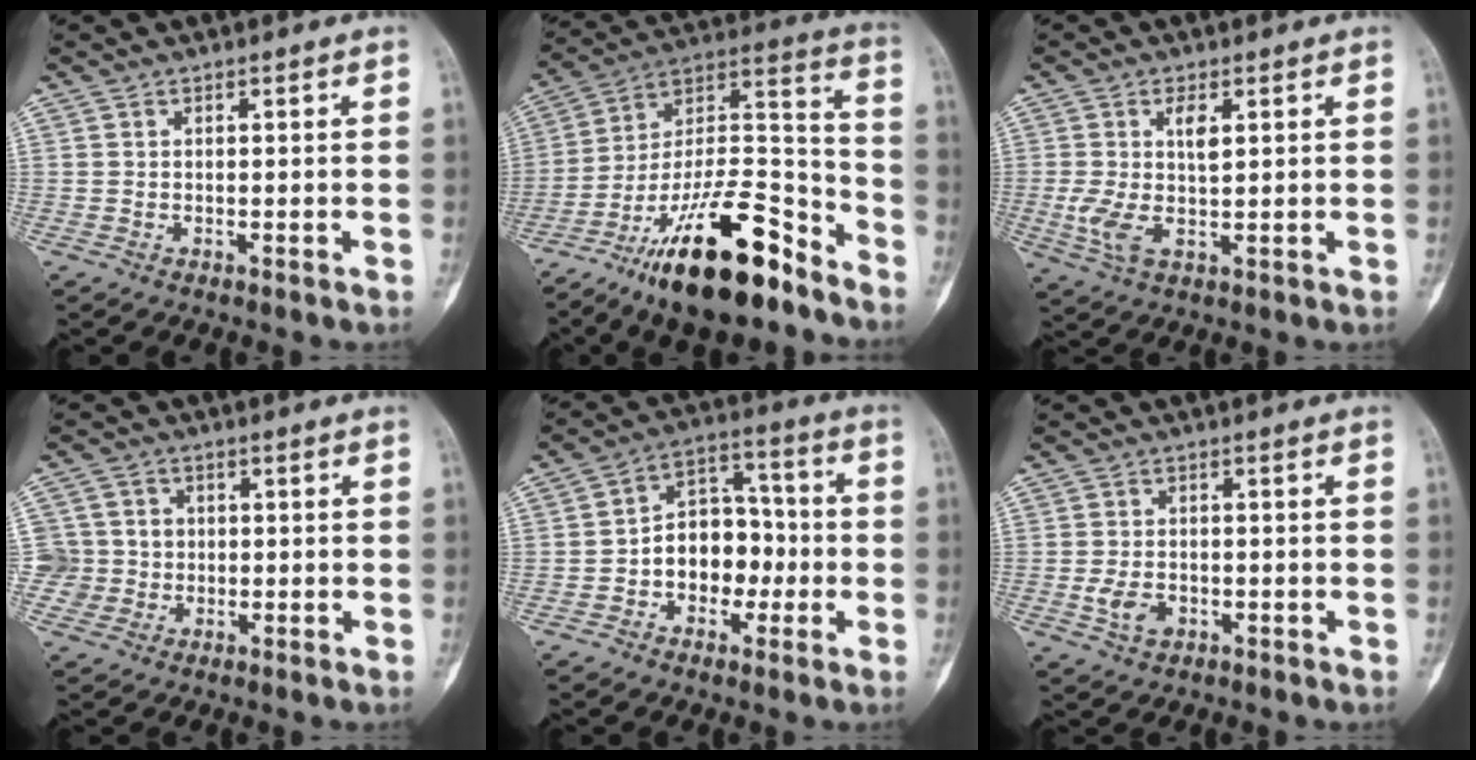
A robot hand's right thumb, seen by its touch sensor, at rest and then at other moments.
{"total": 24.8, "force": [-16.2, 8.2, 16.8], "torque": [-0.267, 0.094, -0.275]}
{"total": 6.7, "force": [1.1, 3.0, 5.9], "torque": [-0.129, 0.001, 0.024]}
{"total": 6.0, "force": [-0.4, 6.0, 0.2], "torque": [0.026, 0.016, -0.012]}
{"total": 11.2, "force": [-2.2, 8.3, 7.3], "torque": [-0.063, 0.047, -0.045]}
{"total": 4.0, "force": [-1.2, 2.8, 2.6], "torque": [-0.044, 0.003, -0.018]}